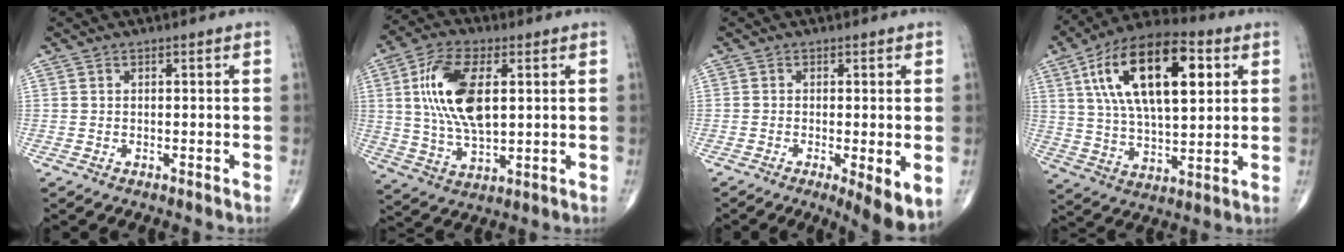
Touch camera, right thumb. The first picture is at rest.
{"total": 15.0, "force": [3.0, 7.3, 12.7], "torque": [-0.244, -0.006, 0.058]}
{"total": 6.6, "force": [-1.8, 1.4, 6.1], "torque": [-0.096, -0.021, -0.030]}
{"total": 22.4, "force": [7.1, 10.4, 18.6], "torque": [-0.305, -0.003, 0.113]}